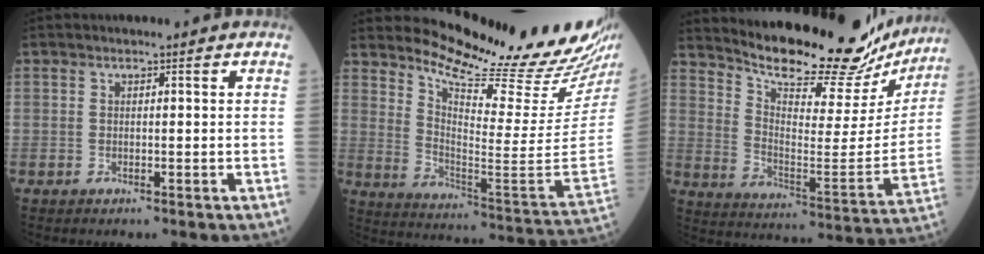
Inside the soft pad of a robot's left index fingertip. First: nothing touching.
{"total": 21.6, "force": [20.0, 0.2, 8.2], "torque": [-0.143, -0.117, 0.274]}
{"total": 24.1, "force": [22.3, 4.8, 7.9], "torque": [-0.126, -0.066, 0.300]}